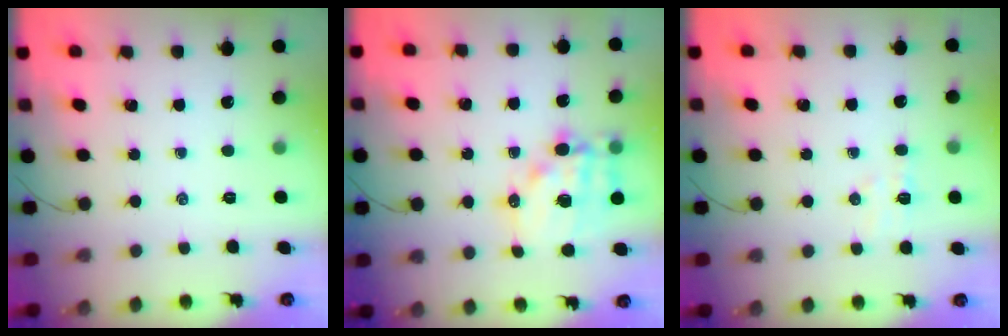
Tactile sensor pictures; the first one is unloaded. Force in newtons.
{"total": 14.4, "press": 14.0, "slide": 3.5}
{"total": 5.3, "press": 5.1, "slide": 1.2}